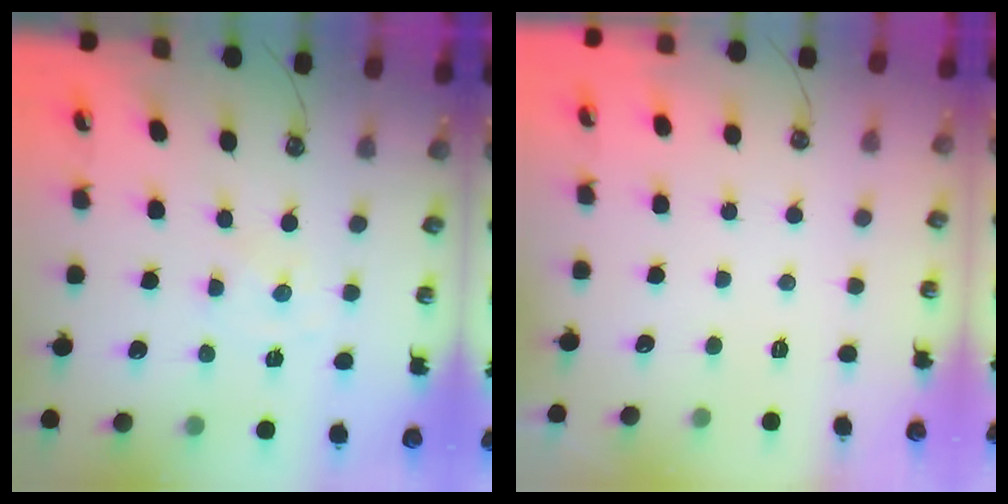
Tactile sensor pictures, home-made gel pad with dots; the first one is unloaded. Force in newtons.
{"total": 0.0}